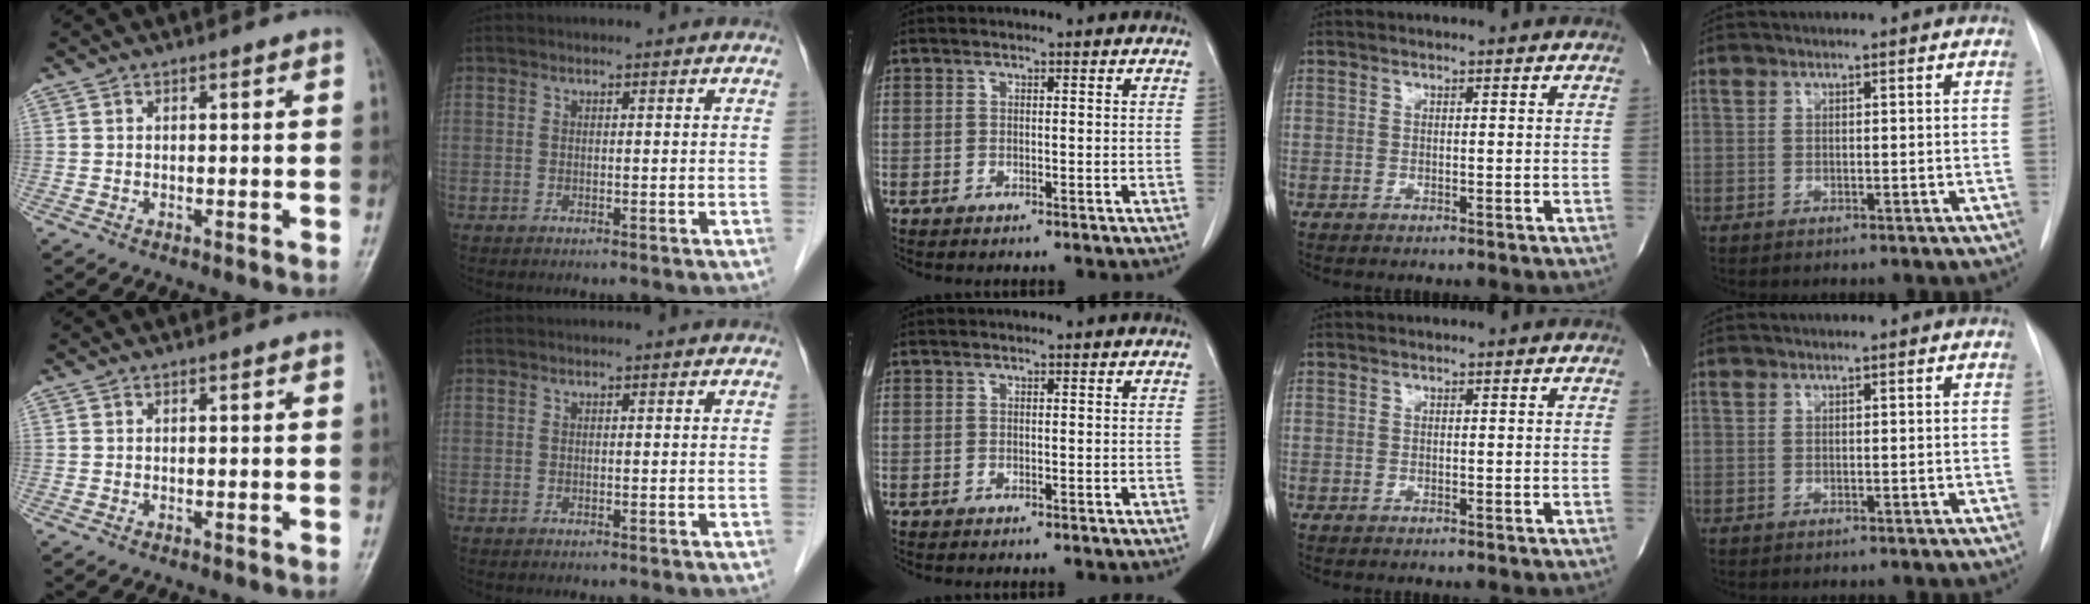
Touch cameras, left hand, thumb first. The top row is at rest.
{}